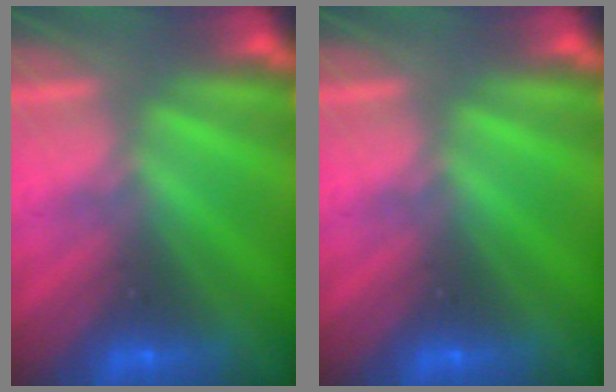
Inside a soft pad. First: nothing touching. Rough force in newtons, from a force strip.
{"total": 0.0}